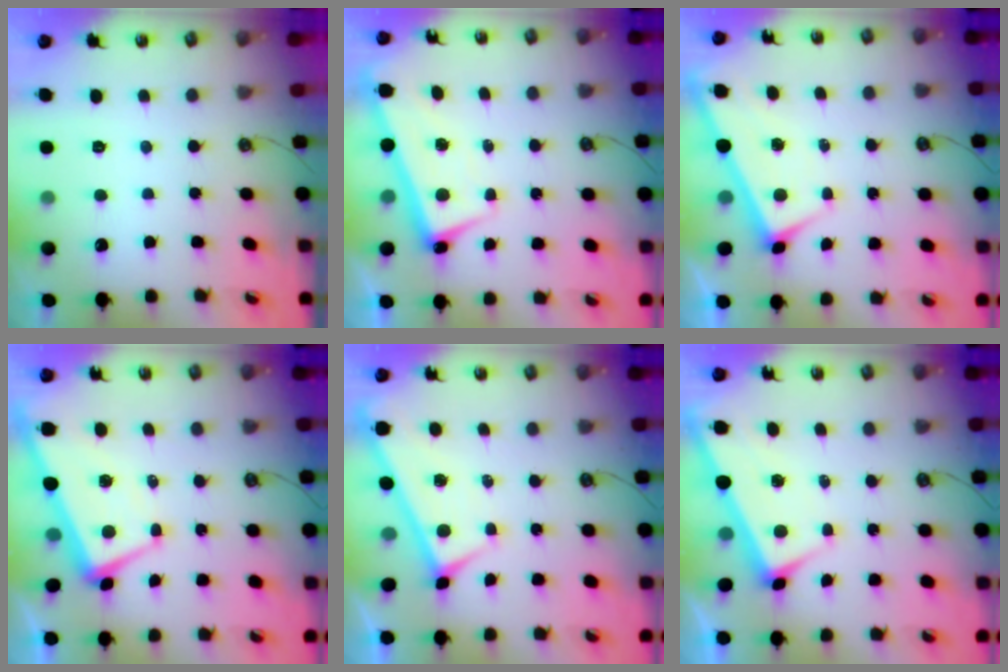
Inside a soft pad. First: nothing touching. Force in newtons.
{"total": 2.6, "press": 2.5, "slide": 0.8}
{"total": 1.8, "press": 1.8, "slide": 0.1}
{"total": 0.9, "press": 0.5, "slide": 0.7}
{"total": 0.0}
{"total": 3.2, "press": 3.2, "slide": 0.0}